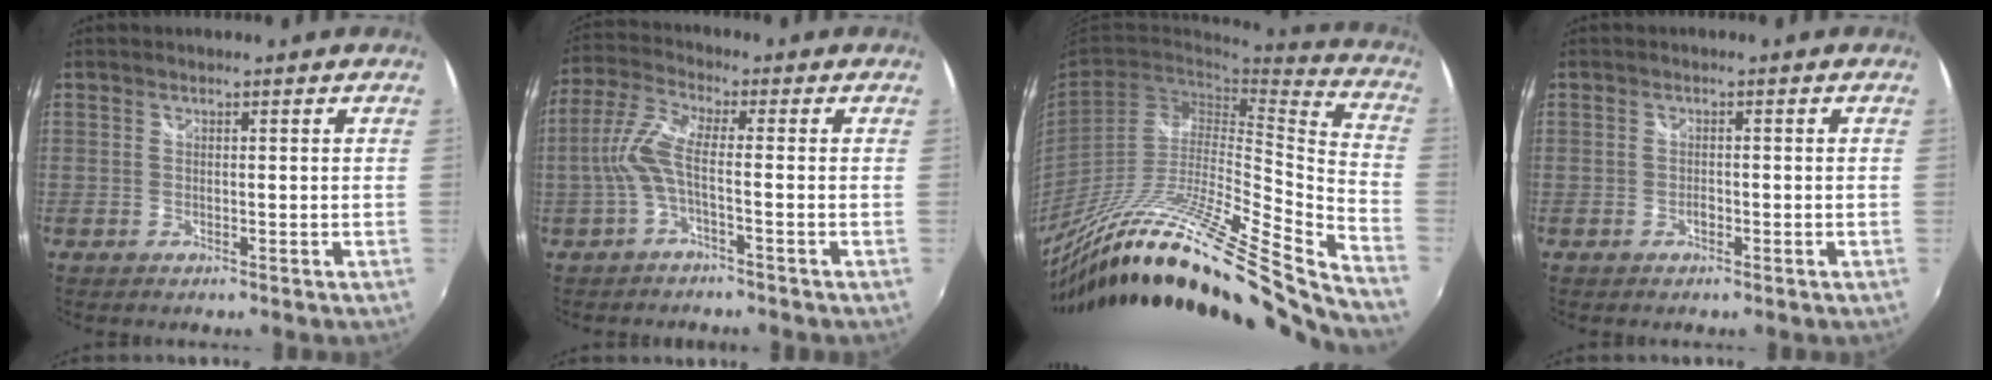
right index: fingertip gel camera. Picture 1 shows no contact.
{"total": 6.2, "force": [-1.7, 0.8, 6.0], "torque": [-0.144, 0.008, -0.033]}
{"total": 32.8, "force": [-26.5, 1.1, 19.3], "torque": [-0.269, -0.067, -0.431]}
{"total": 0.9, "force": [-0.4, 0.6, 0.6], "torque": [-0.010, 0.001, -0.007]}